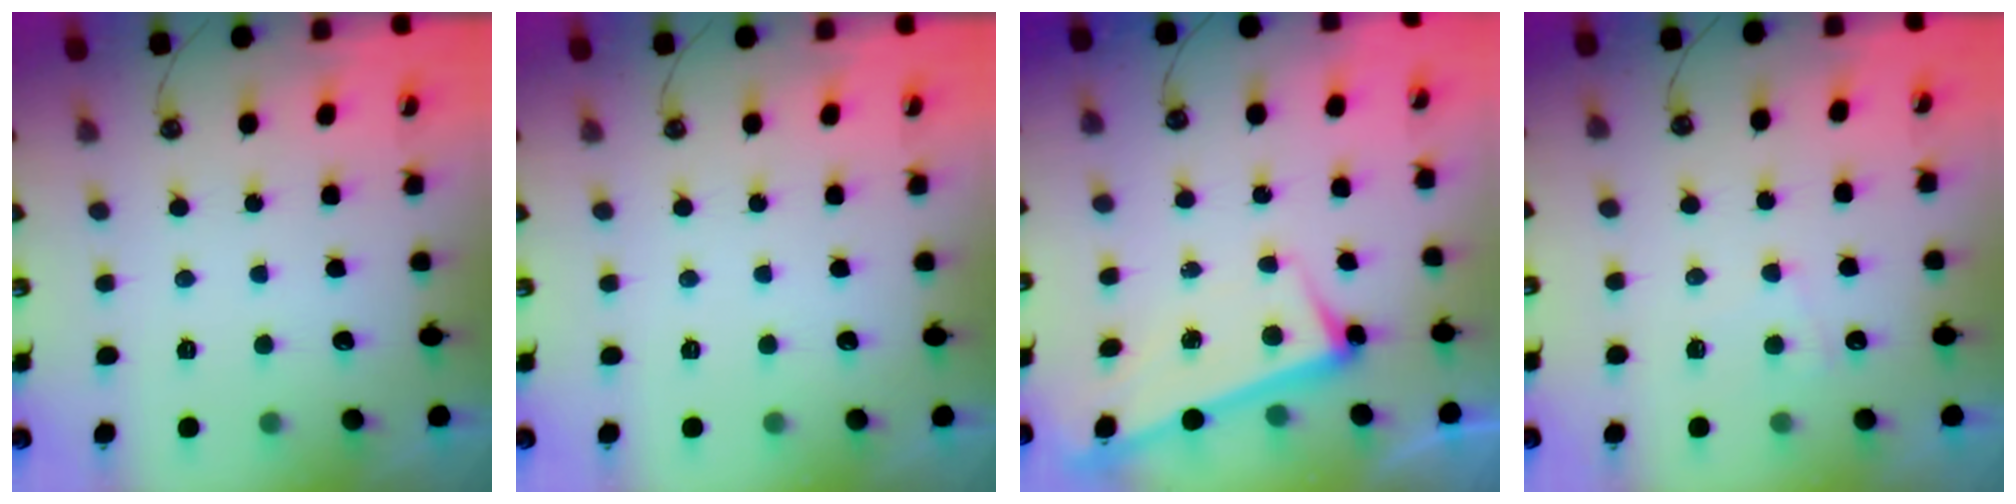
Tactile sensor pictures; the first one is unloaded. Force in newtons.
{"total": 0.0}
{"total": 2.6, "press": 2.5, "slide": 0.7}
{"total": 2.9, "press": 2.8, "slide": 0.6}